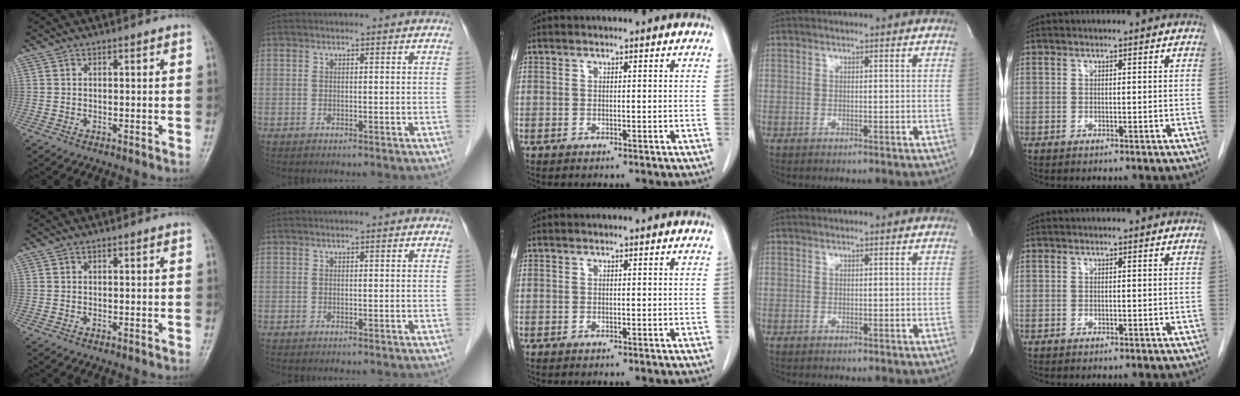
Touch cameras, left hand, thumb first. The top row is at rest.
{}